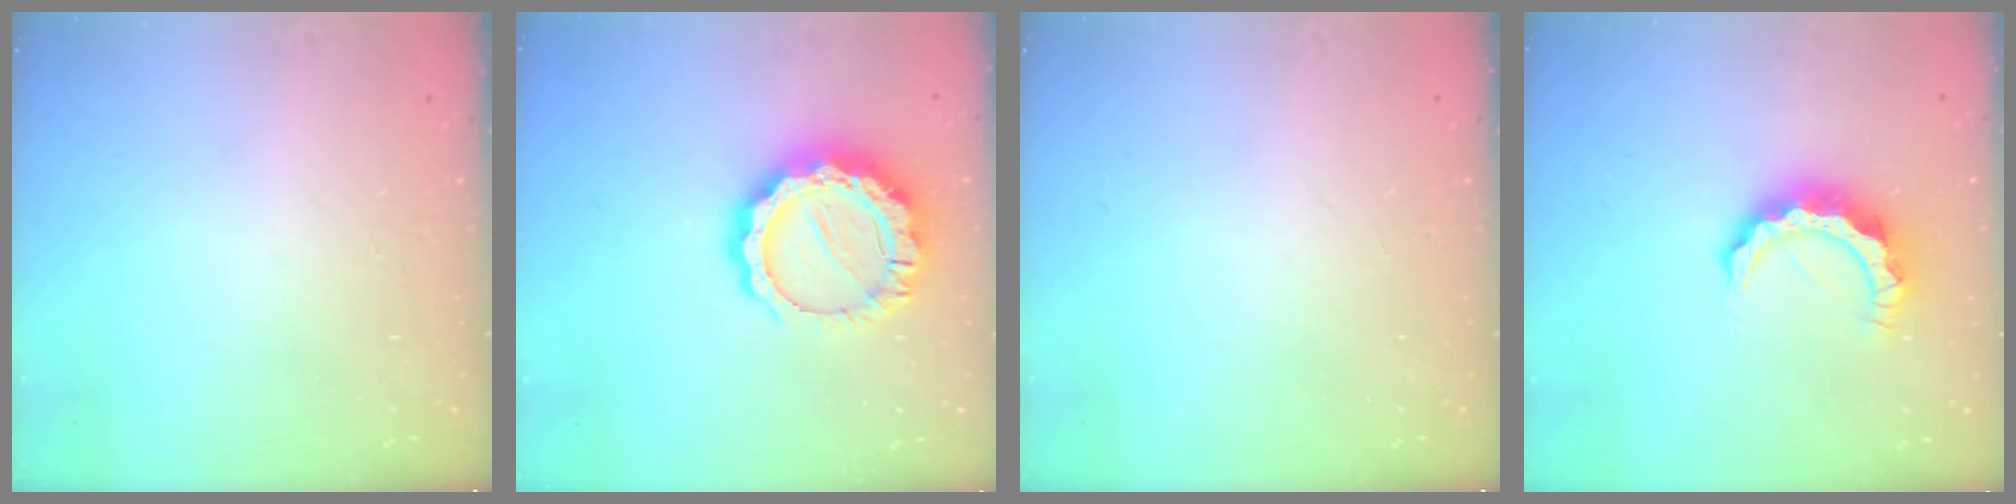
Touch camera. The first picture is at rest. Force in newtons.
{"total": 15.9, "press": 15.9, "slide": 1.5}
{"total": 0.0}
{"total": 9.0, "press": 9.0, "slide": 0.3}